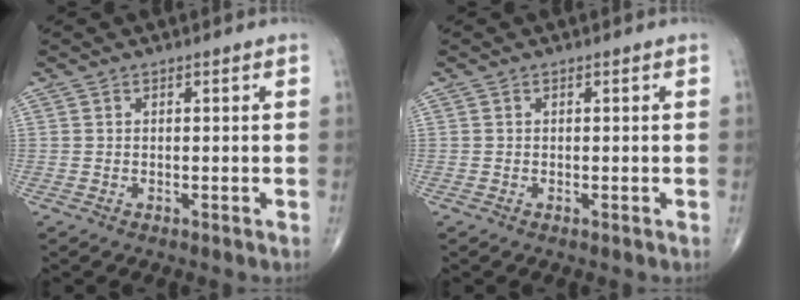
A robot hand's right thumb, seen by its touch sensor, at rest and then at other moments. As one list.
[{"total": 0.0}]